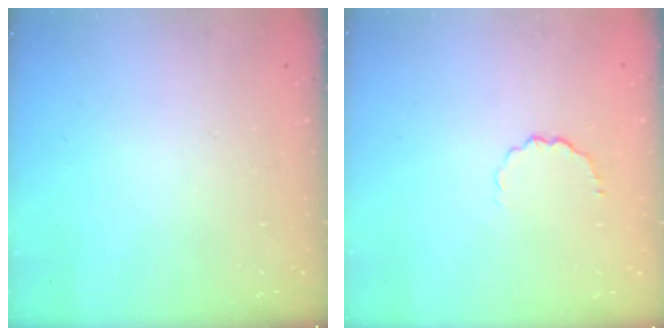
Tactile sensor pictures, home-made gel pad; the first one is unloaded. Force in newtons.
{"total": 3.7, "press": 3.5, "slide": 1.2}